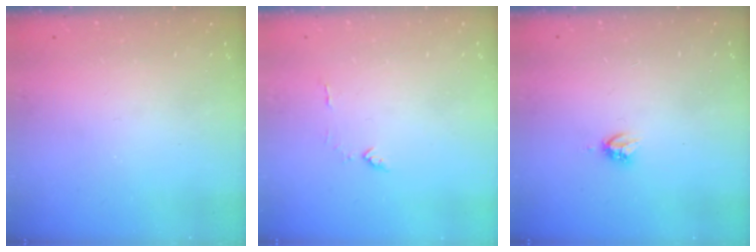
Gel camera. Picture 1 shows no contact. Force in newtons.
{"total": 5.7, "press": 5.7, "slide": 0.6}
{"total": 3.8, "press": 3.8, "slide": 0.1}